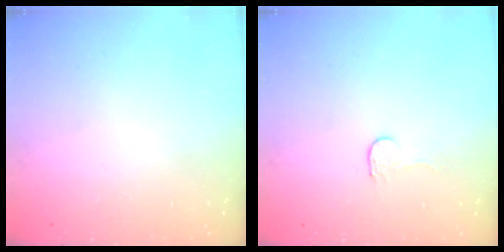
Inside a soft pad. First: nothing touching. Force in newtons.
{"total": 2.7, "press": 2.7, "slide": 0.2}